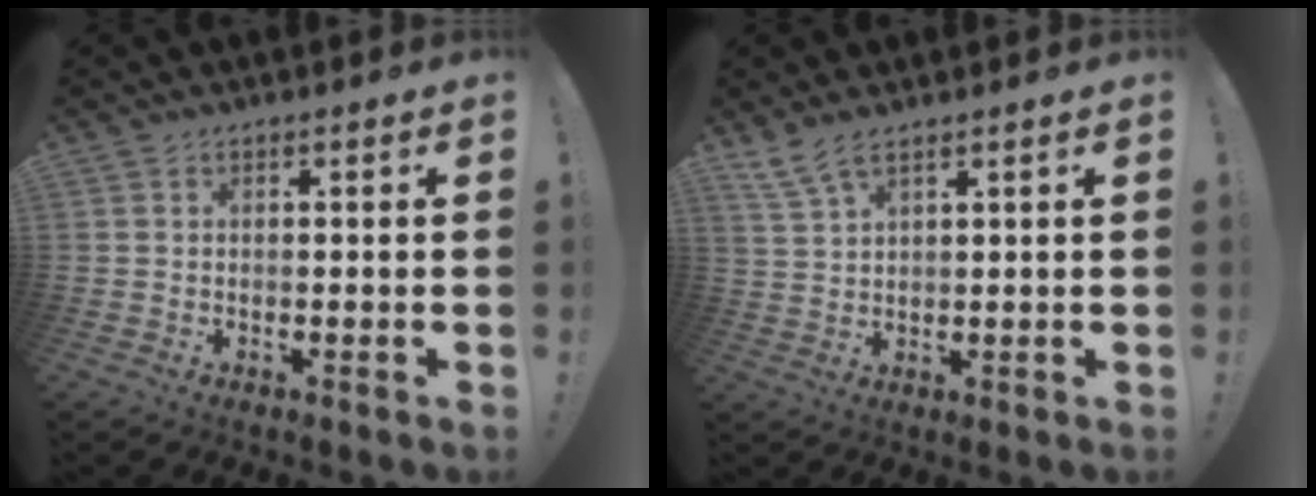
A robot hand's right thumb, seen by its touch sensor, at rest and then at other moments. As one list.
[{"total": 5.2, "force": [4.1, 0.9, 3.2], "torque": [-0.072, -0.015, 0.077]}]